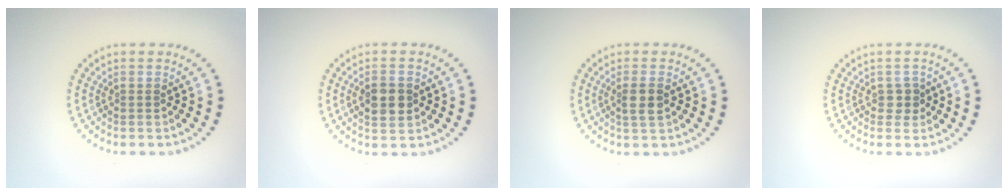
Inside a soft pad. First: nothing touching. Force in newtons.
{"total": 3.2, "press": 3.2, "slide": 0.2}
{"total": 2.0, "press": 1.9, "slide": 0.7}
{"total": 1.3, "press": 1.1, "slide": 0.6}